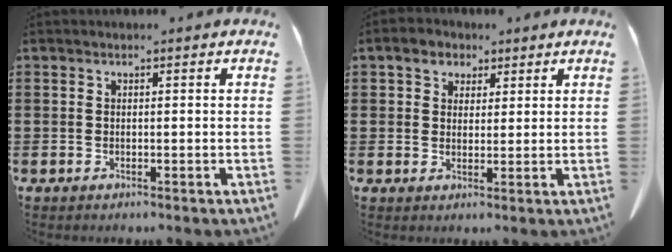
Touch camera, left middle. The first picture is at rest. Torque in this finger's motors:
{"motor_torque": [0.03, -0.01, -0.01, 0.00]}